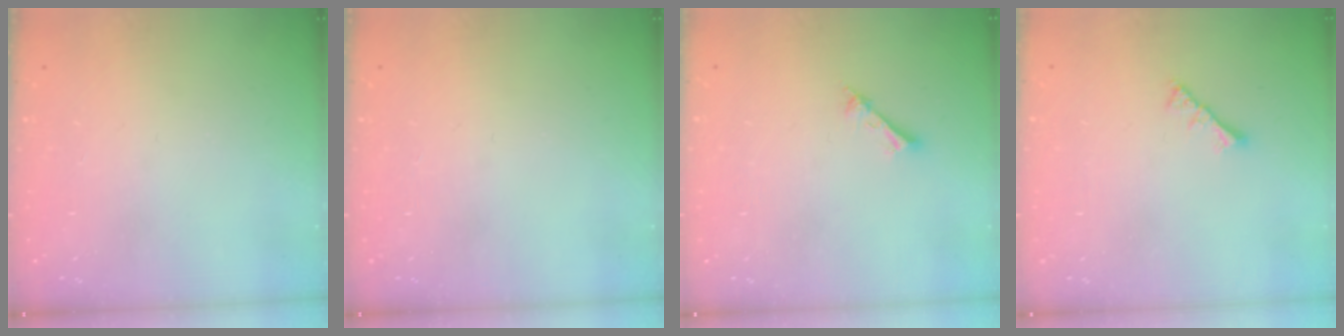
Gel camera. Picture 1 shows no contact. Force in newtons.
{"total": 0.0}
{"total": 1.5, "press": 1.5, "slide": 0.2}
{"total": 2.8, "press": 2.8, "slide": 0.6}